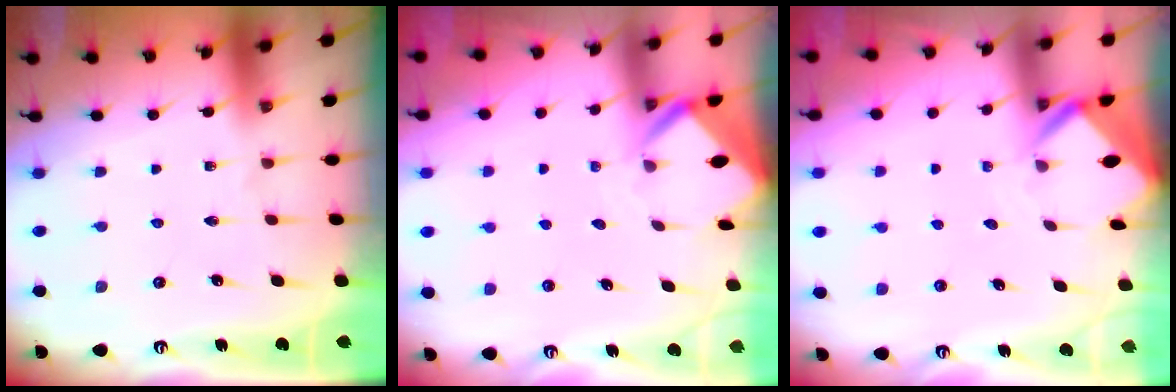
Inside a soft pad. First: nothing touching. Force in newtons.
{"total": 2.6, "press": 2.6, "slide": 0.2}
{"total": 2.7, "press": 2.7, "slide": 0.2}